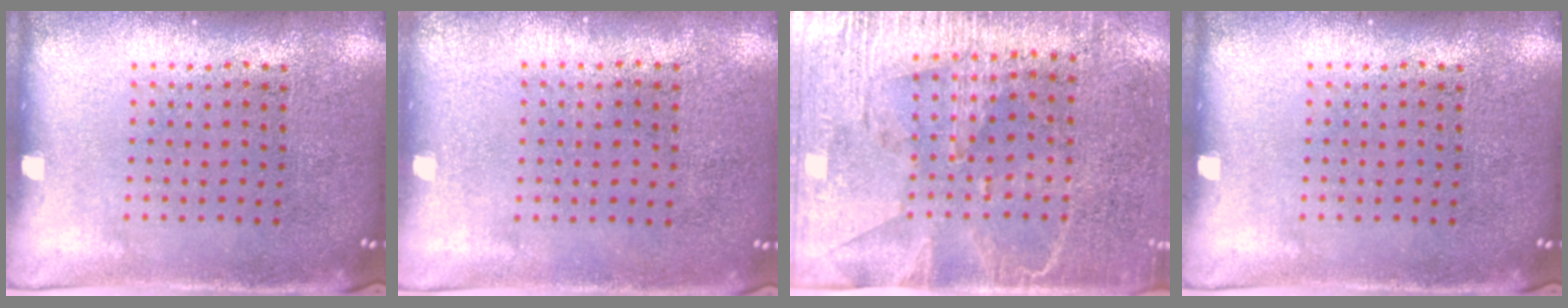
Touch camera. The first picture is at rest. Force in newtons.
{"total": 0.0}
{"total": 3.0, "press": 2.7, "slide": 1.3}
{"total": 0.0}